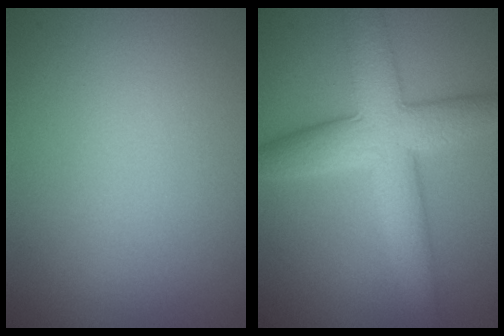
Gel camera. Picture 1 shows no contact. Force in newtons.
{"total": 7.4, "press": 7.4, "slide": 0.1}